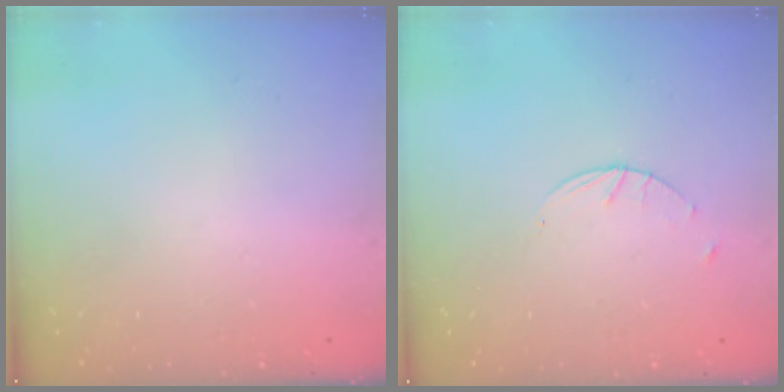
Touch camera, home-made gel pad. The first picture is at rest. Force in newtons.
{"total": 1.7, "press": 1.7, "slide": 0.3}